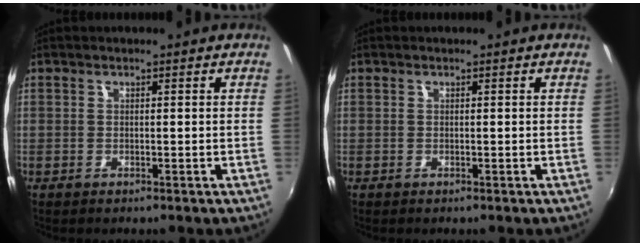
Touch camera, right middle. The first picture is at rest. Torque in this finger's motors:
{"motor_torque": [0.01, -0.28, 0.04, 0.00]}